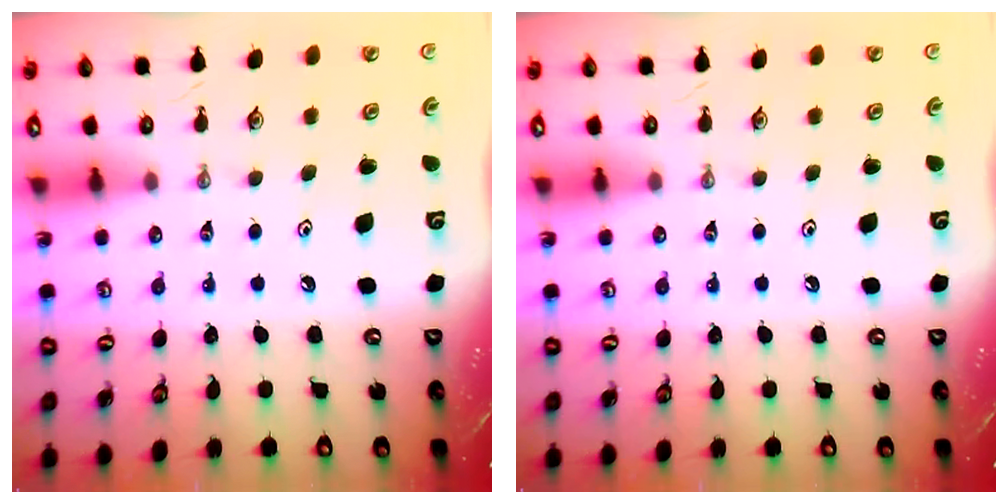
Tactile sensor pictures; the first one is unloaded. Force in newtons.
{"total": 0.0}